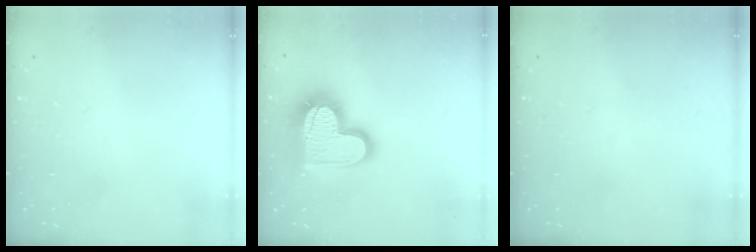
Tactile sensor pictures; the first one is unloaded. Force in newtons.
{"total": 19.2, "press": 19.2, "slide": 1.5}
{"total": 0.0}